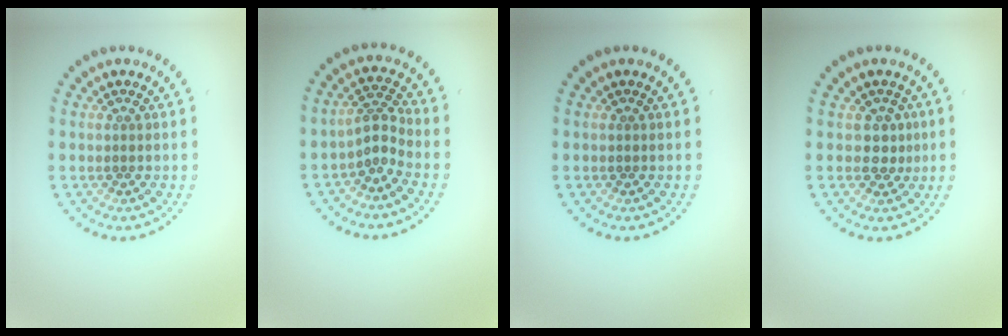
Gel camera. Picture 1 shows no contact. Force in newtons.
{"total": 2.2, "press": 1.4, "slide": 1.7}
{"total": 0.0}
{"total": 1.7, "press": 1.4, "slide": 1.0}